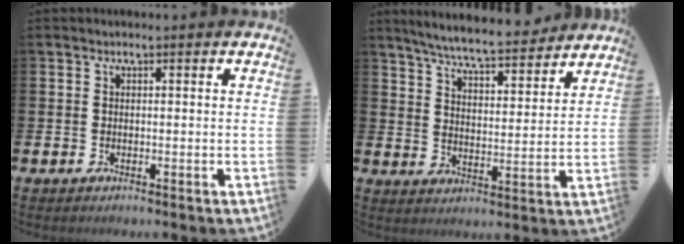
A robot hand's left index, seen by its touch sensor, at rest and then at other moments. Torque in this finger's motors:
{"motor_torque": [1.12, -1.02, 0.61, 0.21]}